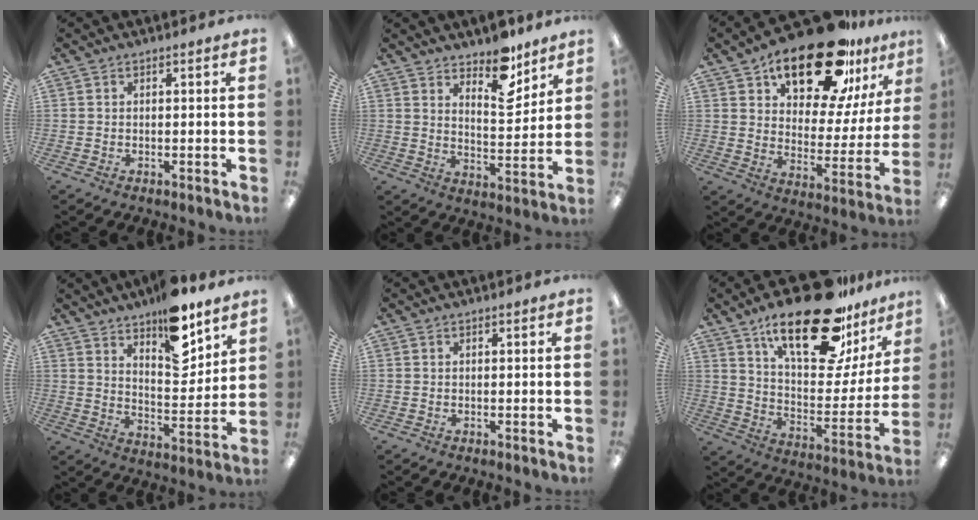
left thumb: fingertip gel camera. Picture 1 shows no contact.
{"total": 10.9, "force": [8.7, 4.4, 5.0], "torque": [-0.053, -0.063, 0.151]}
{"total": 23.4, "force": [16.6, 9.5, 13.5], "torque": [-0.211, -0.097, 0.282]}
{"total": 14.6, "force": [10.9, 5.4, 8.0], "torque": [-0.108, -0.072, 0.186]}
{"total": 0.0}
{"total": 27.7, "force": [18.2, 11.0, 17.7], "torque": [-0.266, -0.105, 0.301]}